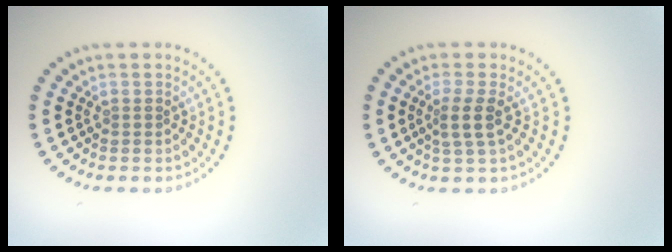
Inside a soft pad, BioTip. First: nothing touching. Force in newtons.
{"total": 2.2, "press": 1.7, "slide": 1.3}